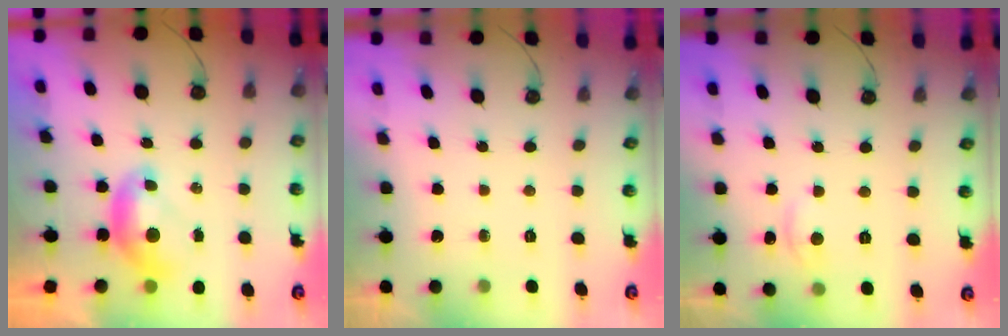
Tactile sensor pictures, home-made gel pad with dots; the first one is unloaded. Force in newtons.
{"total": 0.0}
{"total": 2.7, "press": 2.6, "slide": 0.5}